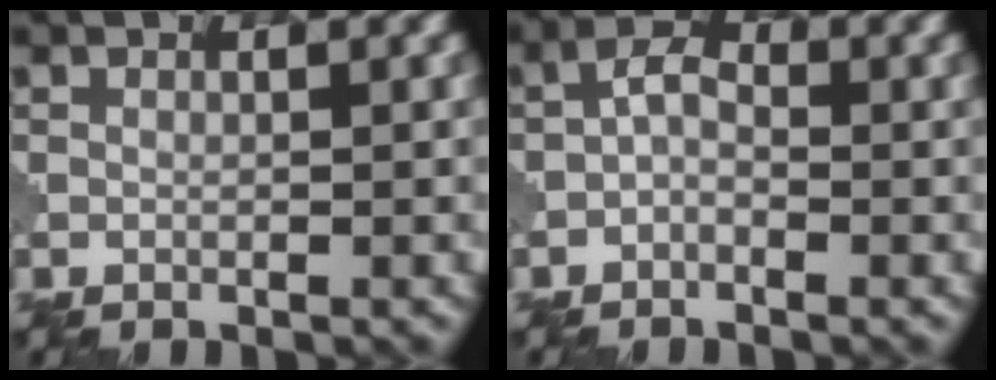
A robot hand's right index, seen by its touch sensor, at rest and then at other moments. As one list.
[{"total": 2.1, "force": [-0.7, 1.1, 1.6], "torque": [-0.030, 0.011, -0.022]}]